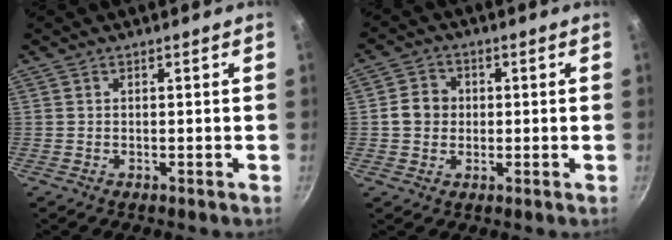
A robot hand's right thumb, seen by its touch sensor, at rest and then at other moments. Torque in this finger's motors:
{"motor_torque": [0.50, 1.04, 0.66, -0.53, 0.07]}